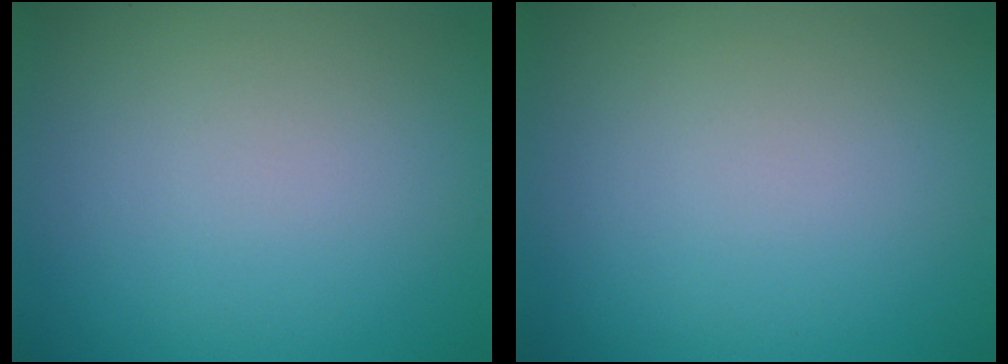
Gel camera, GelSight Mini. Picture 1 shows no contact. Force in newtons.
{"total": 0.0}